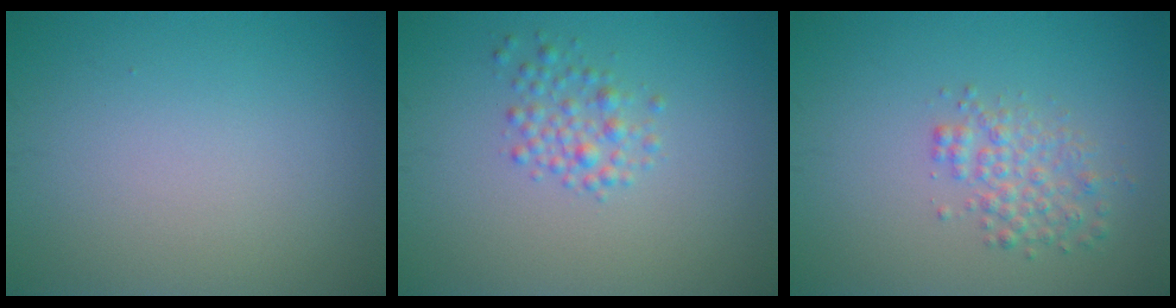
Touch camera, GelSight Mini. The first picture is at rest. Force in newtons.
{"total": 2.1, "press": 2.1, "slide": 0.1}
{"total": 2.6, "press": 2.6, "slide": 0.1}